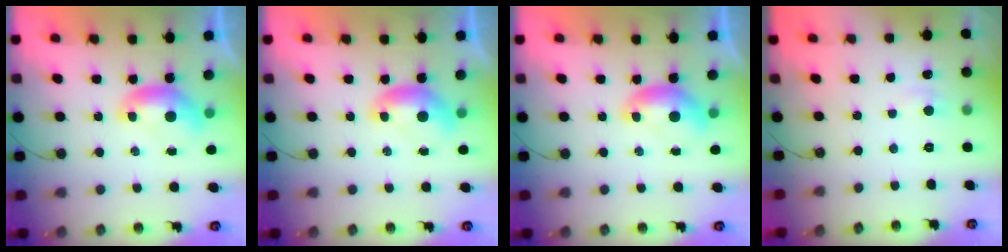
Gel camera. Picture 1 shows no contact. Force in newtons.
{"total": 0.0}
{"total": 0.0}
{"total": 1.3, "press": 1.1, "slide": 0.5}